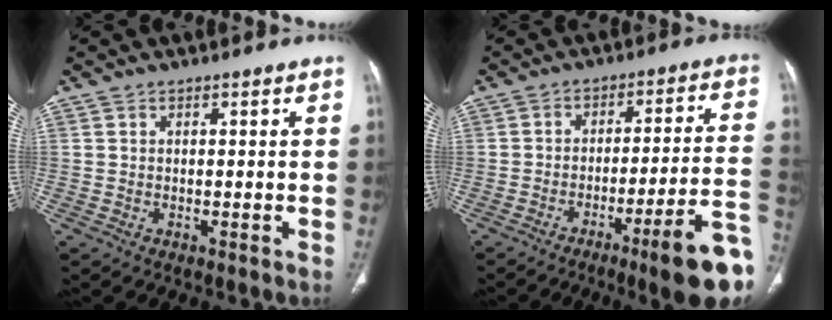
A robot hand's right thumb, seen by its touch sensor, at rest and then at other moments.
{"total": 16.2, "force": [-7.8, 1.5, 14.1], "torque": [-0.157, 0.043, -0.107]}